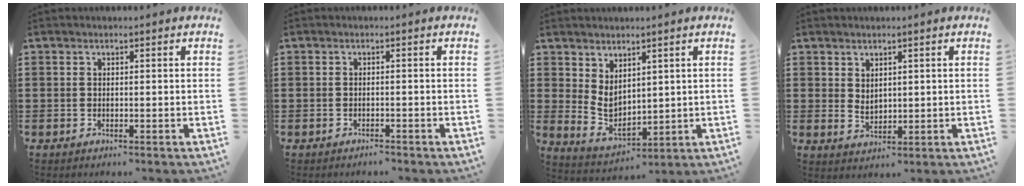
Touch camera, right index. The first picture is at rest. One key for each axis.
{"total": 0.9, "fx": -0.9, "fy": 0.1, "fz": 0.1, "tx": -0.004, "ty": 0.000, "tz": -0.019}
{"total": 4.3, "fx": 2.5, "fy": 2.7, "fz": 2.2, "tx": -0.059, "ty": -0.009, "tz": 0.046}
{"total": 2.2, "fx": 1.4, "fy": 1.5, "fz": 0.9, "tx": -0.021, "ty": 0.006, "tz": 0.027}